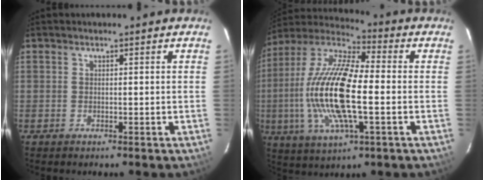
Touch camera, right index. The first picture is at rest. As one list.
[{"total": 20.3, "force": [-2.5, 6.4, 19.1], "torque": [-0.384, -0.002, -0.057]}]